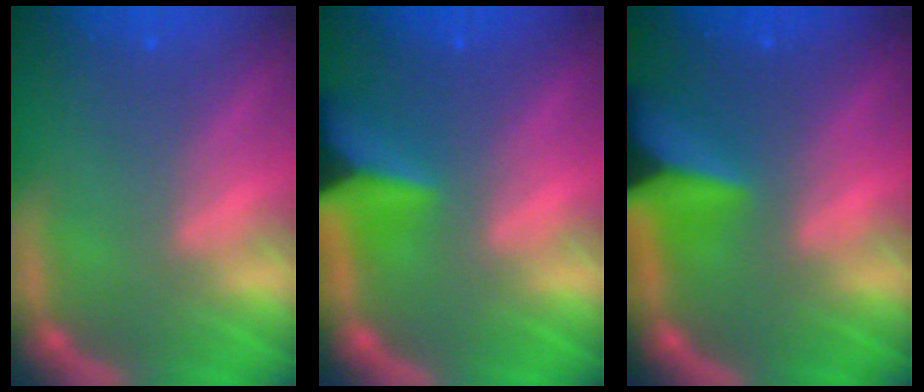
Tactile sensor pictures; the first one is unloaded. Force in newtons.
{"total": 7.5}
{"total": 8.4}